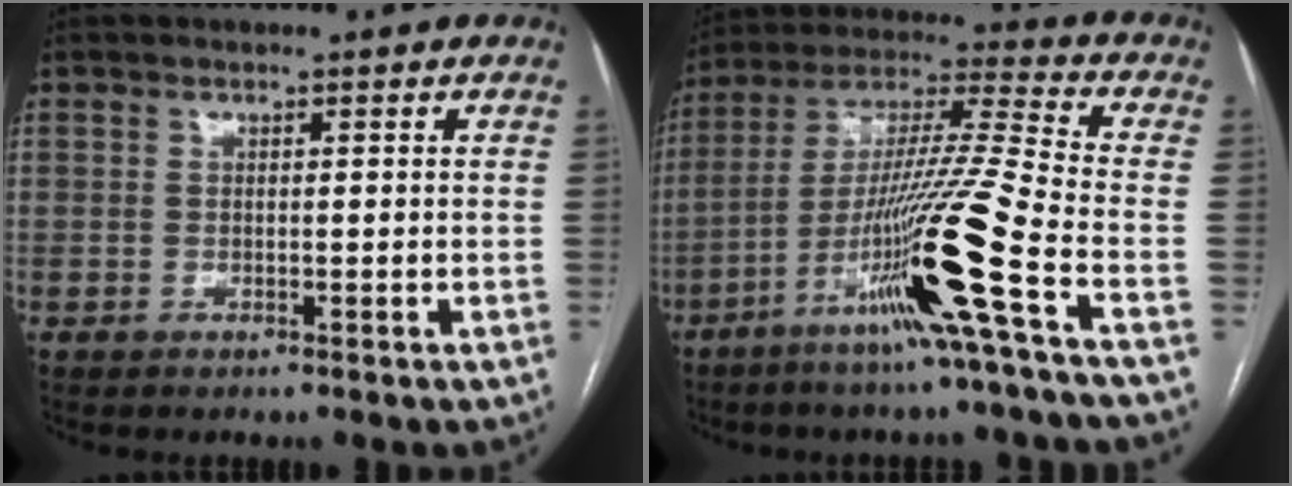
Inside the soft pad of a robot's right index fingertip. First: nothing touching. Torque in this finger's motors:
{"motor_torque": [2.14, 0.00, 1.05, 0.21]}